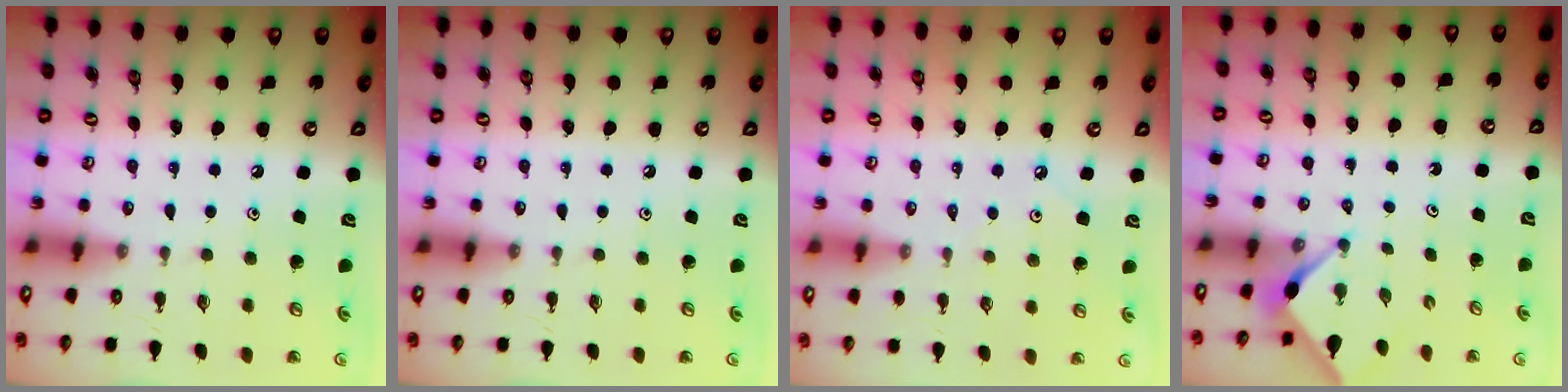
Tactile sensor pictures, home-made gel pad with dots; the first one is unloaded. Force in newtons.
{"total": 0.0}
{"total": 1.8, "press": 1.8, "slide": 0.2}
{"total": 3.1, "press": 3.0, "slide": 0.3}